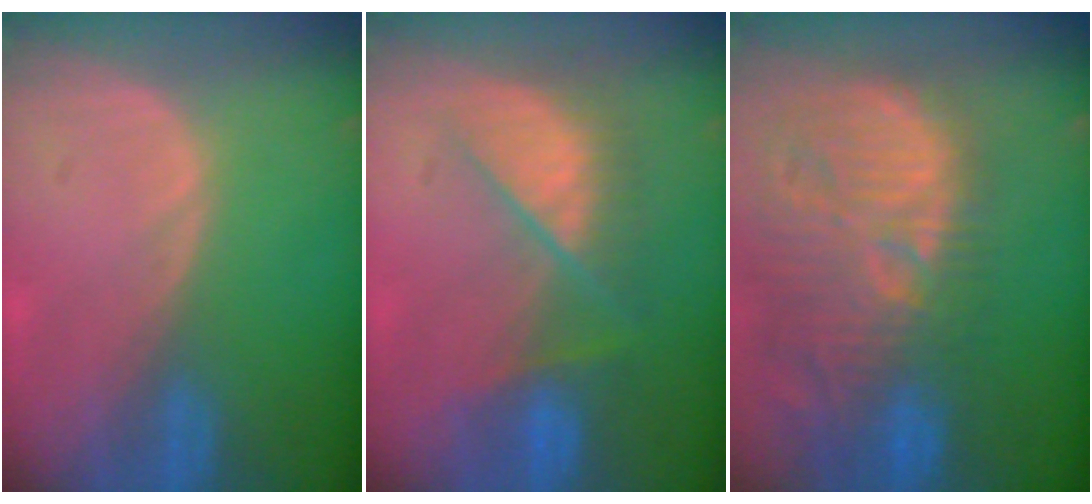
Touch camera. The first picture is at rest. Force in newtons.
{"total": 7.2, "press": 7.2, "slide": 0.6}
{"total": 14.8, "press": 13.1, "slide": 6.9}